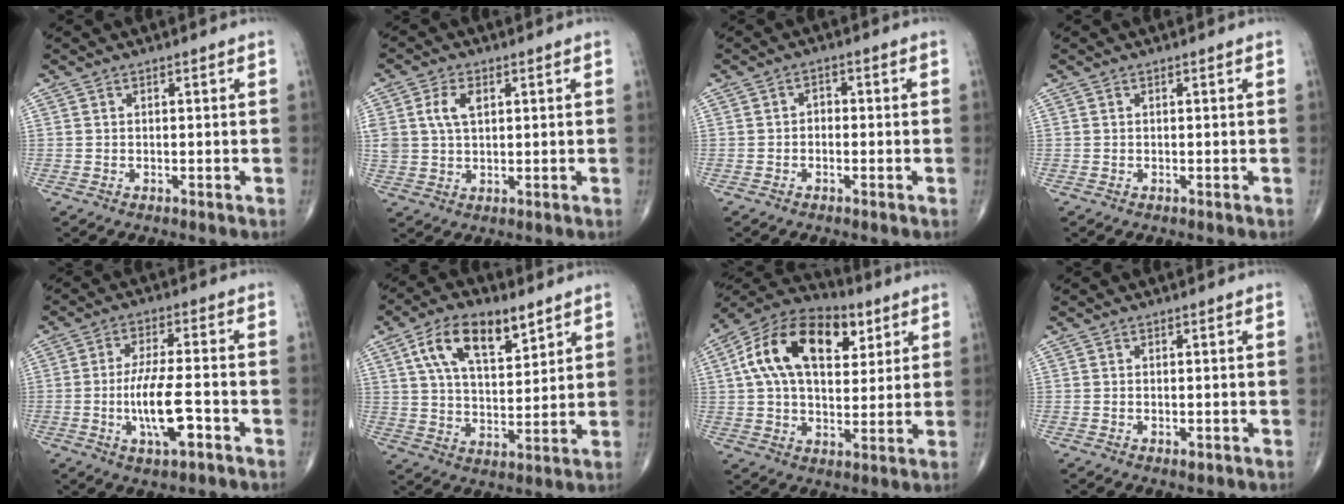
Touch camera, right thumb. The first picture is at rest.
{"total": 6.1, "force": [1.8, 3.8, 4.4], "torque": [-0.089, 0.001, 0.037]}
{"total": 1.7, "force": [-0.6, 1.3, 1.0], "torque": [-0.003, 0.009, -0.017]}
{"total": 0.0}
{"total": 10.0, "force": [-3.1, 2.9, 9.1], "torque": [-0.172, 0.013, -0.053]}
{"total": 13.9, "force": [6.9, 6.7, 10.0], "torque": [-0.154, -0.019, 0.125]}
{"total": 20.3, "force": [6.7, 12.0, 14.9], "torque": [-0.237, 0.006, 0.104]}
{"total": 1.1, "force": [-0.4, 0.5, 0.9], "torque": [-0.014, -0.003, -0.004]}